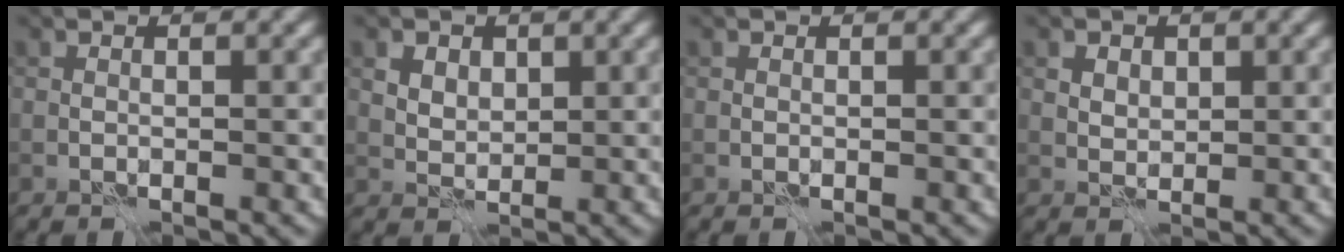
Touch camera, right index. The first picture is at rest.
{"total": 3.7, "force": [1.9, 2.4, 2.0], "torque": [-0.049, 0.008, 0.034]}
{"total": 0.0}
{"total": 2.5, "force": [1.4, 1.7, 1.2], "torque": [-0.027, 0.005, 0.024]}